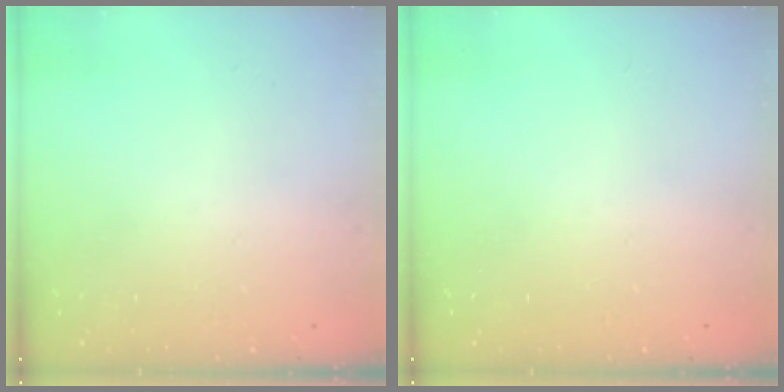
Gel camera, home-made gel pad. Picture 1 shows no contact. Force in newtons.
{"total": 0.0}